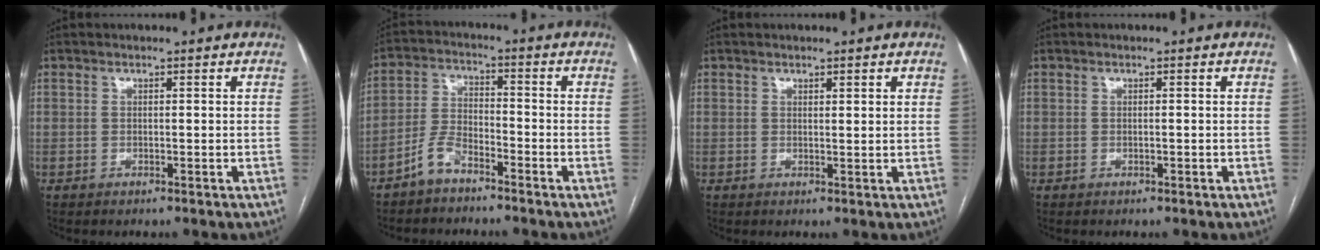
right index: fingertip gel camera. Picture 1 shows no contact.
{"total": 5.0, "force": [-3.9, 1.7, 2.5], "torque": [-0.061, 0.005, -0.079]}
{"total": 1.4, "force": [1.1, 0.2, 0.9], "torque": [-0.013, -0.001, 0.014]}
{"total": 0.0}